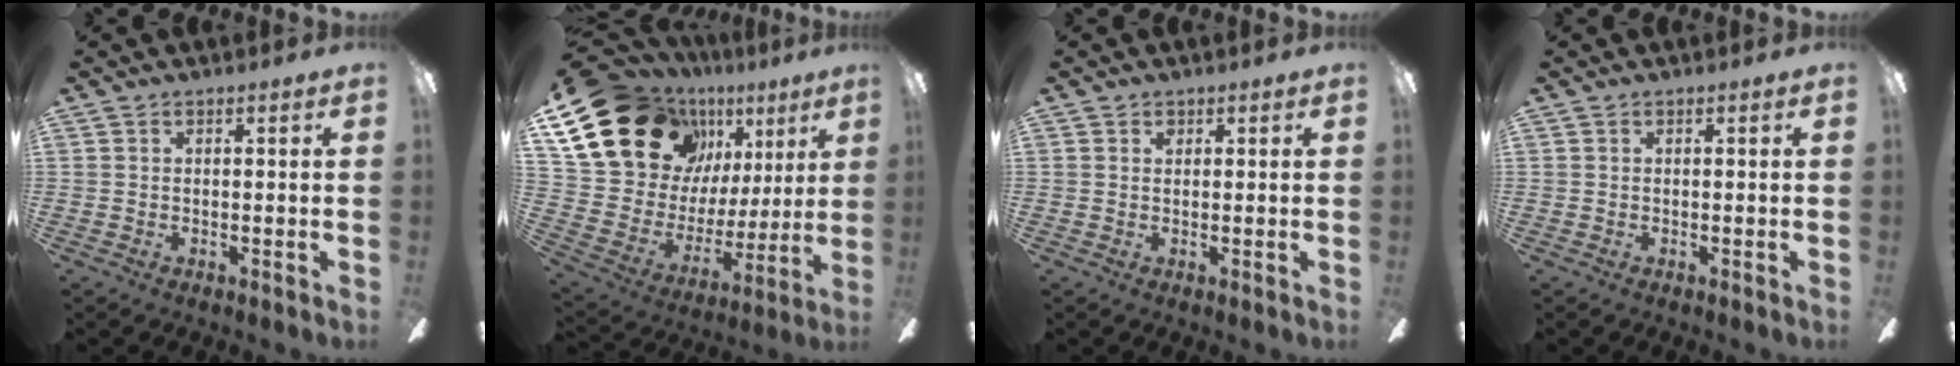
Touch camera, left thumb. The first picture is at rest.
{"total": 23.2, "force": [12.9, 15.5, 11.5], "torque": [-0.233, -0.068, 0.254]}
{"total": 0.9, "force": [0.6, 0.6, 0.3], "torque": [0.001, -0.003, 0.009]}
{"total": 0.0}